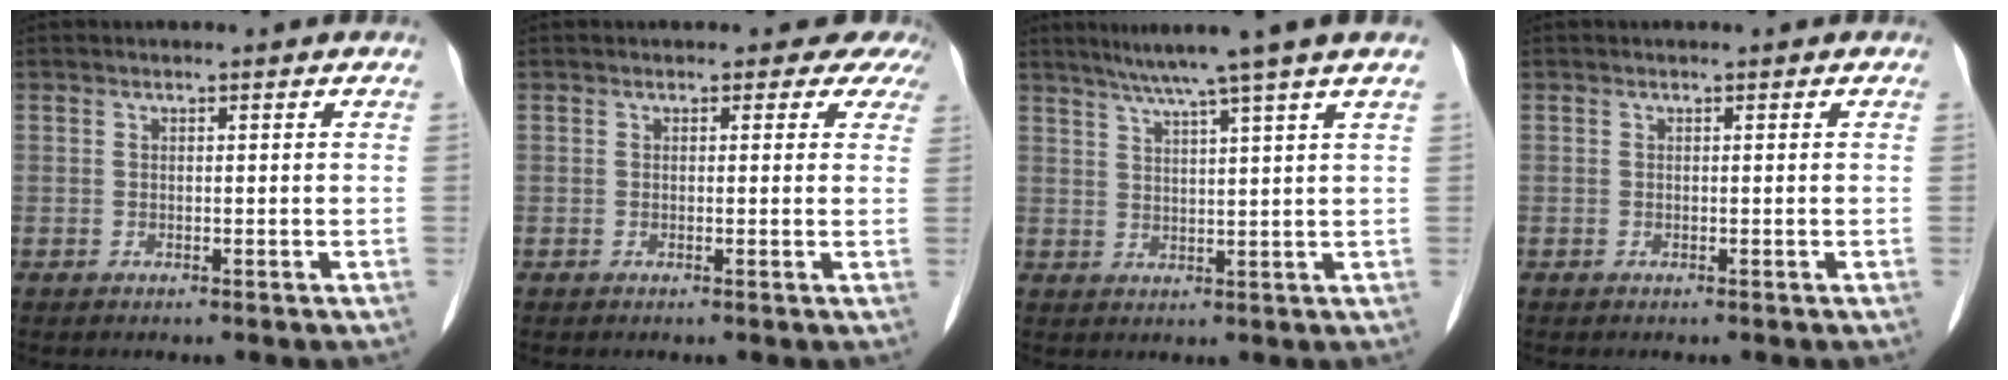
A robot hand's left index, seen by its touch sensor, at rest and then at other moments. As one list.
[{"total": 3.8, "force": [3.1, 2.1, 0.4], "torque": [0.020, -0.007, 0.003]}, {"total": 8.0, "force": [6.2, -2.1, 4.7], "torque": [-0.070, 0.013, 0.087]}, {"total": 0.0}]